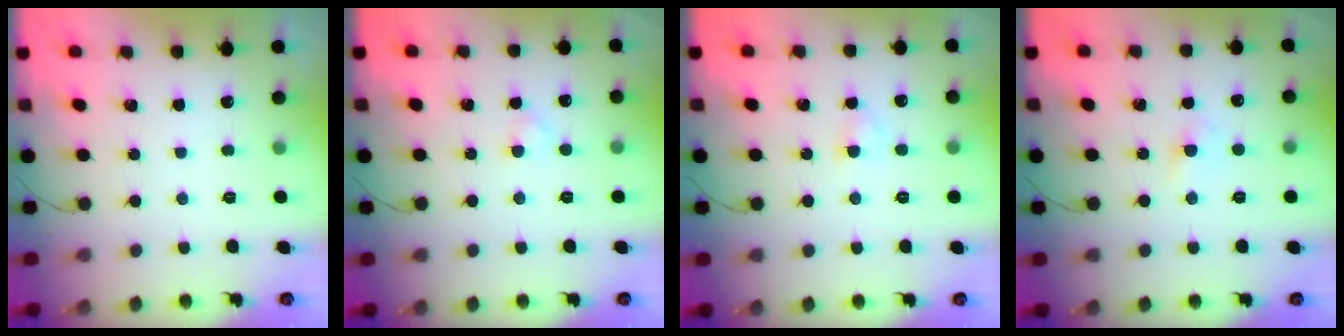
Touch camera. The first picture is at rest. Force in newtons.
{"total": 1.9, "press": 1.6, "slide": 1.0}
{"total": 2.8, "press": 2.6, "slide": 1.1}
{"total": 2.3, "press": 2.1, "slide": 0.8}